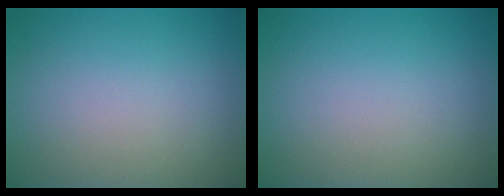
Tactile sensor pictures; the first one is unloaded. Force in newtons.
{"total": 0.0}